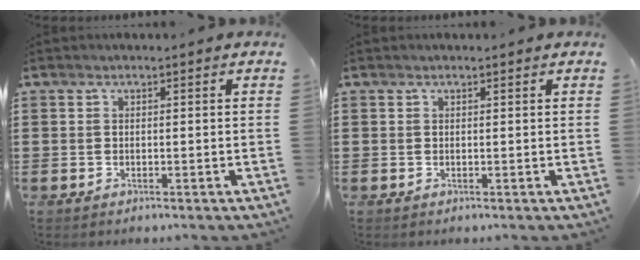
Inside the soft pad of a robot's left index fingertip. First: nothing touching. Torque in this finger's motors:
{"motor_torque": [-0.66, -0.68, -0.21, -0.06]}